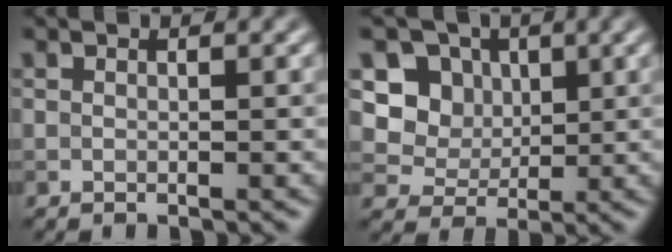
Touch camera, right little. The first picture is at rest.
{"total": 6.0, "force": [2.2, 5.1, 2.2], "torque": [-0.048, -0.006, 0.036]}